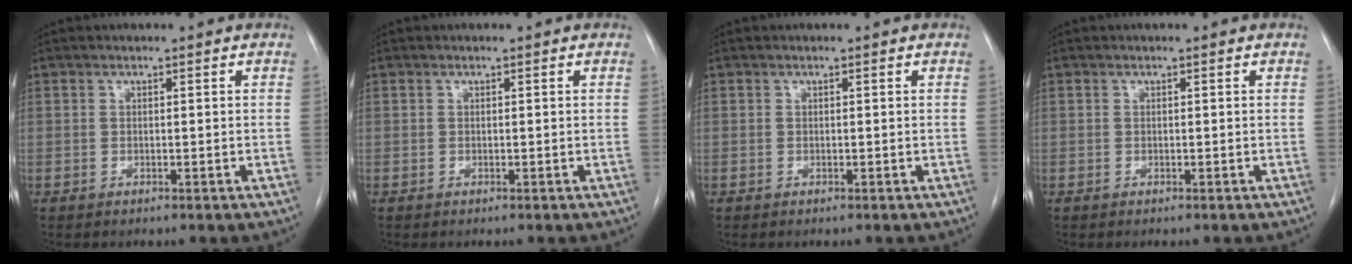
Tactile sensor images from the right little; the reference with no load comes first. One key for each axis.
{"total": 0.0}
{"total": 0.0}
{"total": 0.0}